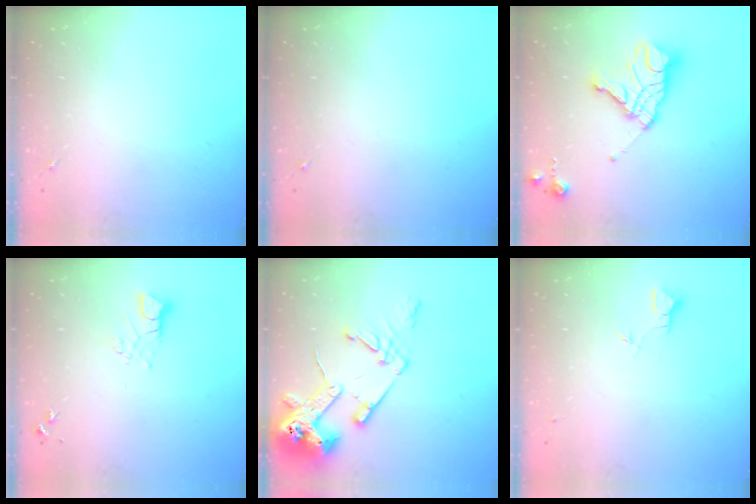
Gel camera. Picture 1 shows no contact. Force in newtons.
{"total": 0.0}
{"total": 18.0, "press": 17.9, "slide": 1.7}
{"total": 3.7, "press": 3.7, "slide": 0.4}
{"total": 17.2, "press": 17.1, "slide": 2.2}
{"total": 2.0, "press": 2.0, "slide": 0.1}